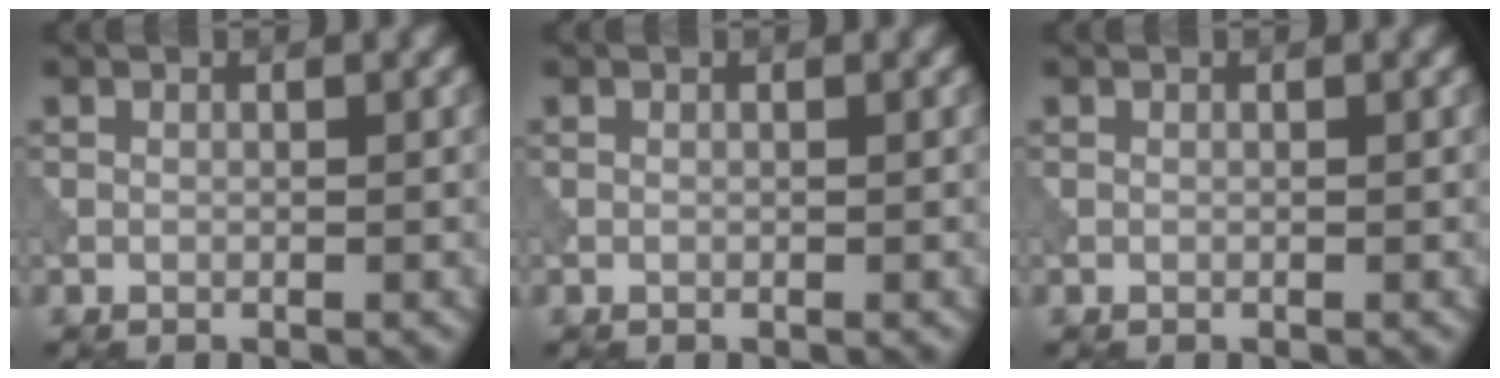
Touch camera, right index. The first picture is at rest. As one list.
[{"total": 0.0}, {"total": 0.0}]